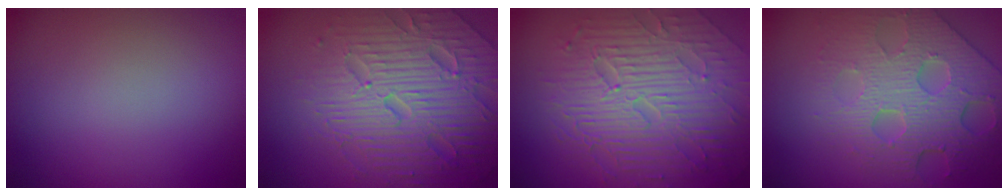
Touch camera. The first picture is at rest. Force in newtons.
{"total": 7.4, "press": 7.3, "slide": 1.6}
{"total": 9.6, "press": 6.4, "slide": 7.1}
{"total": 7.1, "press": 5.5, "slide": 4.5}